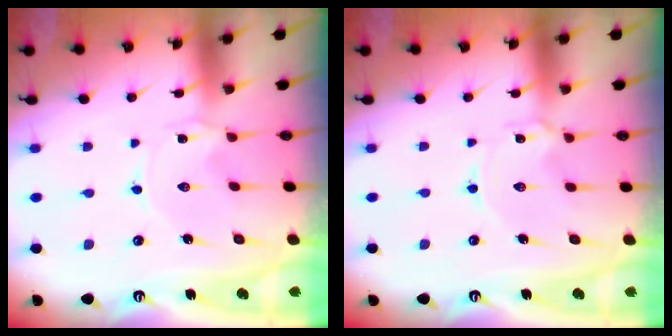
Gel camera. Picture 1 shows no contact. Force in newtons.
{"total": 1.5, "press": 1.4, "slide": 0.2}